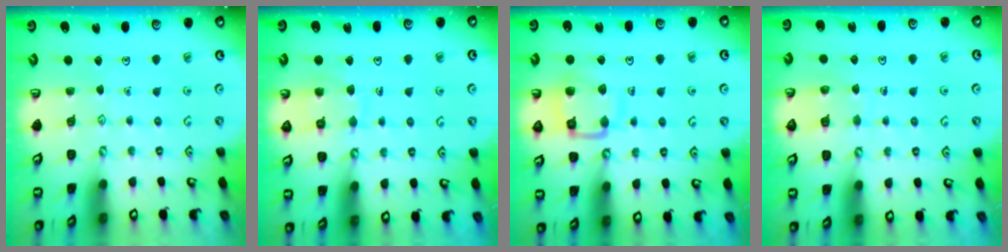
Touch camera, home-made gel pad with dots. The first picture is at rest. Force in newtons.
{"total": 8.3, "press": 8.3, "slide": 0.8}
{"total": 12.0, "press": 12.0, "slide": 1.2}
{"total": 6.4, "press": 6.4, "slide": 0.4}